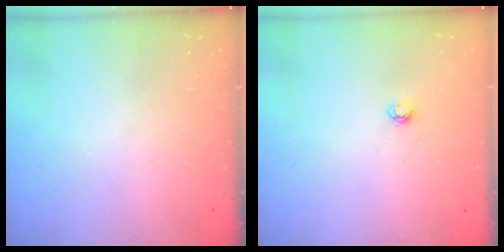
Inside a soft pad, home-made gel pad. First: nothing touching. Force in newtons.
{"total": 3.9, "press": 3.8, "slide": 0.5}